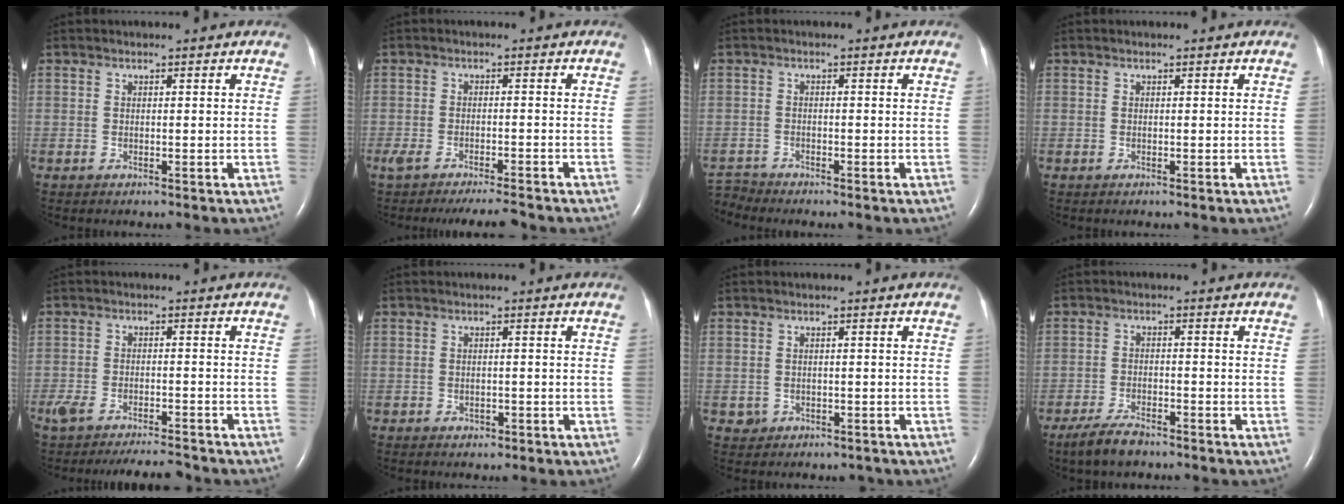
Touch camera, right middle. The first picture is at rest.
{"total": 8.2, "force": [-7.3, 0.8, 3.7], "torque": [-0.059, -0.010, -0.110]}
{"total": 2.9, "force": [-2.8, -0.4, -0.6], "torque": [0.008, -0.015, -0.052]}
{"total": 0.0}
{"total": 10.5, "force": [-9.4, 2.0, 4.3], "torque": [-0.079, -0.002, -0.138]}
{"total": 1.3, "force": [-0.7, 0.8, 0.6], "torque": [-0.011, 0.001, -0.004]}
{"total": 2.0, "force": [-0.8, 1.8, 0.3], "torque": [-0.008, 0.008, -0.004]}
{"total": 4.8, "force": [-3.8, 1.3, 2.6], "torque": [-0.062, -0.007, -0.069]}